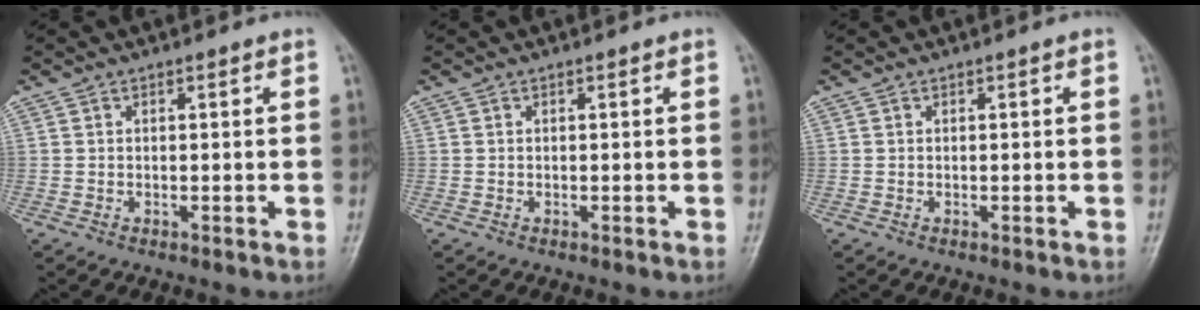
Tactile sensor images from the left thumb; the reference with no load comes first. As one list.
[{"total": 0.0}, {"total": 0.0}]